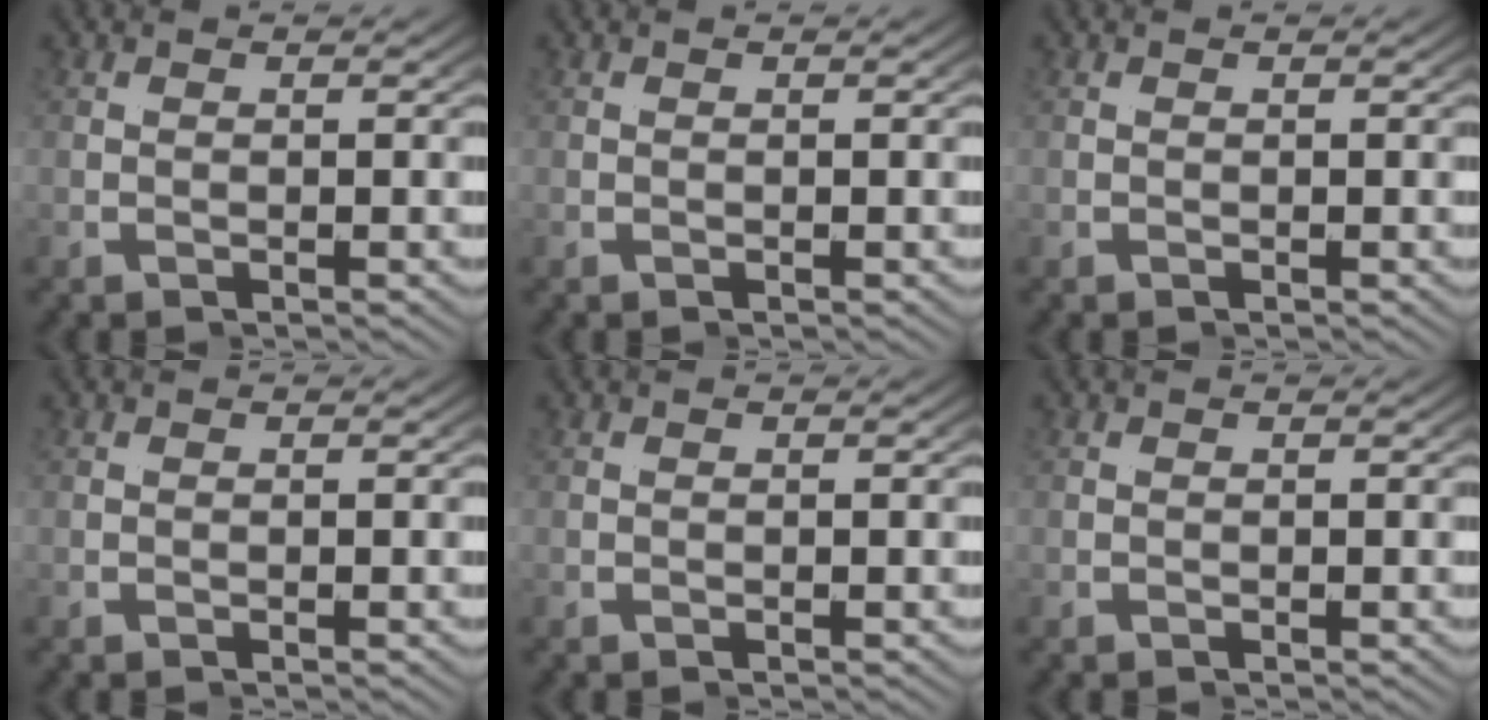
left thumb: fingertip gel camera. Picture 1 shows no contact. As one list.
[{"total": 0.0}, {"total": 0.0}, {"total": 0.0}, {"total": 0.0}, {"total": 0.0}]